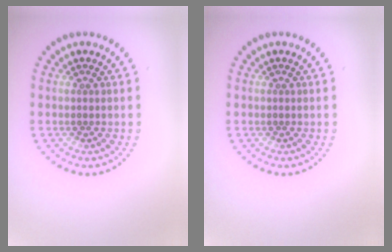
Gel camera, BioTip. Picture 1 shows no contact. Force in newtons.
{"total": 0.0}